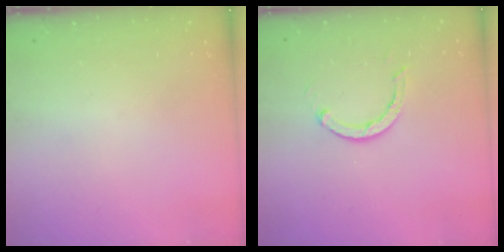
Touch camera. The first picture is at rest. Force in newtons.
{"total": 2.9, "press": 2.8, "slide": 0.5}